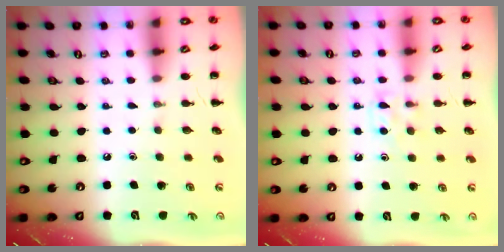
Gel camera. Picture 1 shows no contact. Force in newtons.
{"total": 4.7, "press": 4.4, "slide": 1.5}